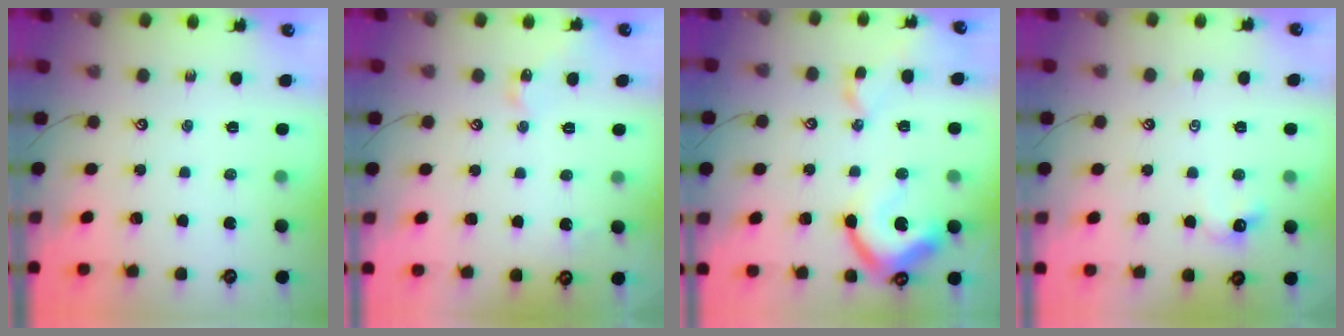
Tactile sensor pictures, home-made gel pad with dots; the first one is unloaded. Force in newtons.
{"total": 3.6, "press": 3.6, "slide": 0.2}
{"total": 13.1, "press": 13.0, "slide": 2.0}
{"total": 1.0, "press": 0.9, "slide": 0.5}